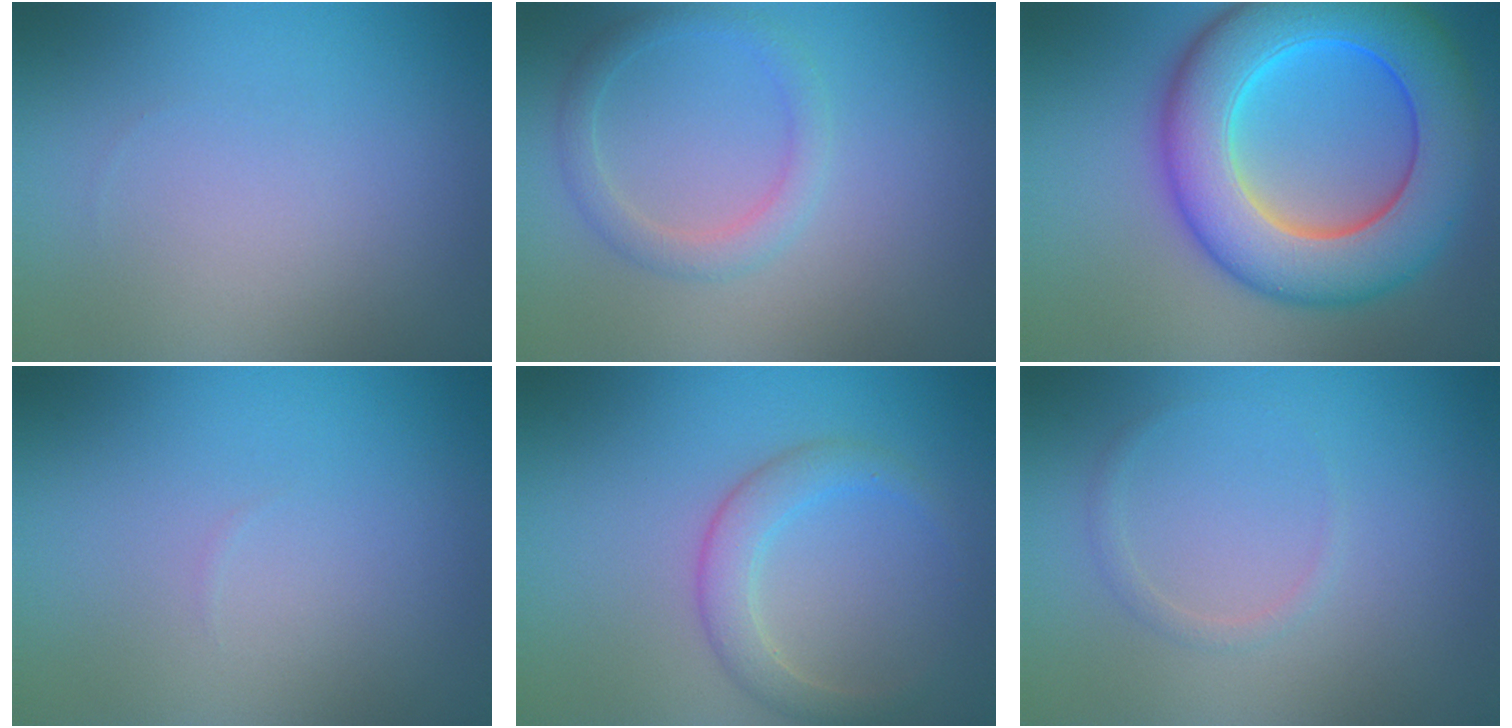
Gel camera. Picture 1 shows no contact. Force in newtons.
{"total": 2.2, "press": 2.2, "slide": 0.1}
{"total": 12.1, "press": 12.1, "slide": 0.3}
{"total": 0.0}
{"total": 2.7, "press": 2.7, "slide": 0.2}
{"total": 0.9, "press": 0.9, "slide": 0.1}